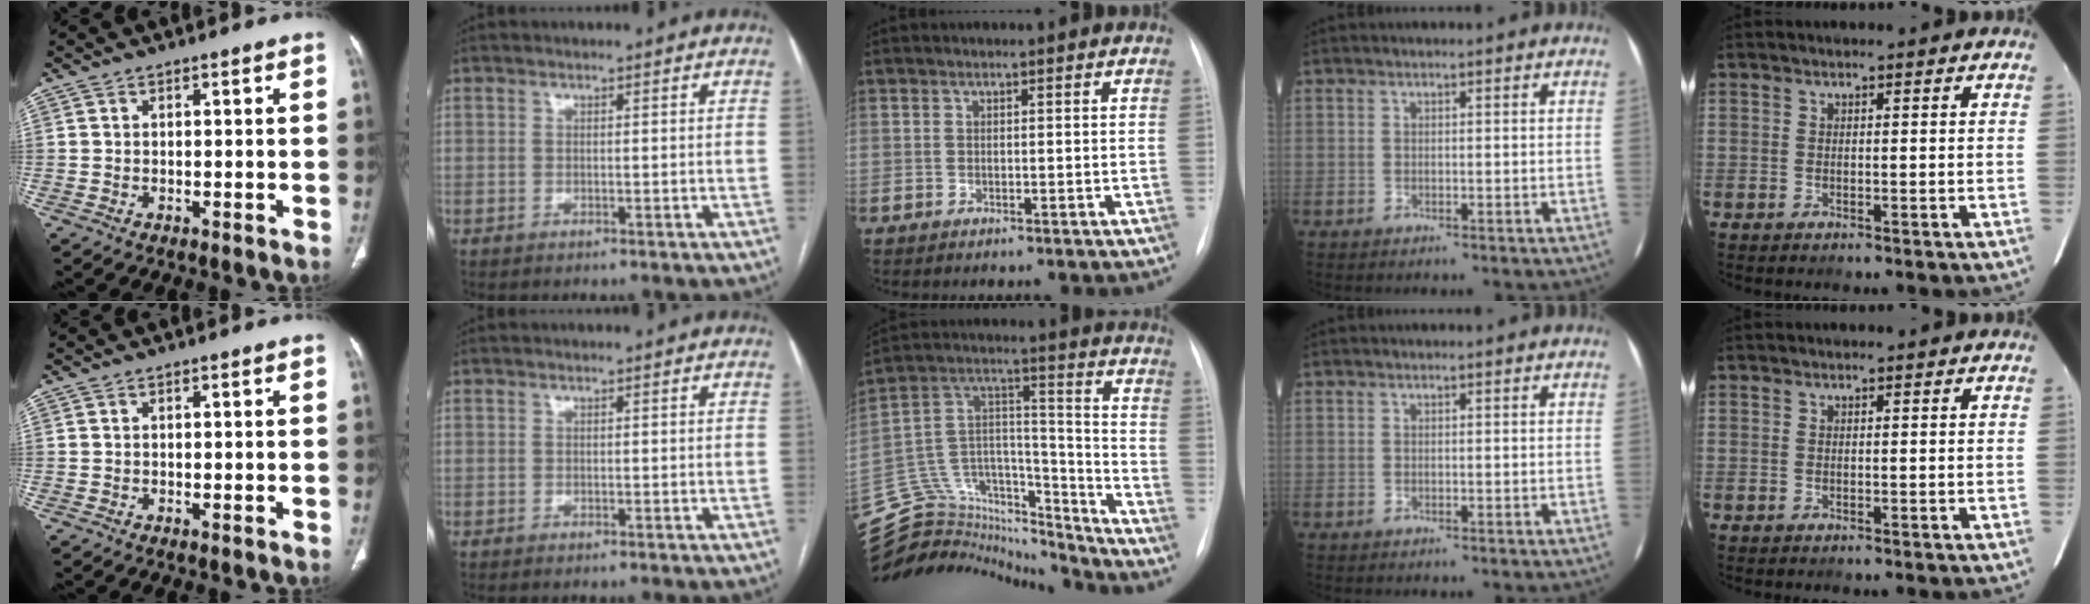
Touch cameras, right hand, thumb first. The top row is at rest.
{"middle": {"total": 27.4, "force": [-25.8, 6.8, 6.5], "torque": [-0.169, 0.041, -0.404]}}